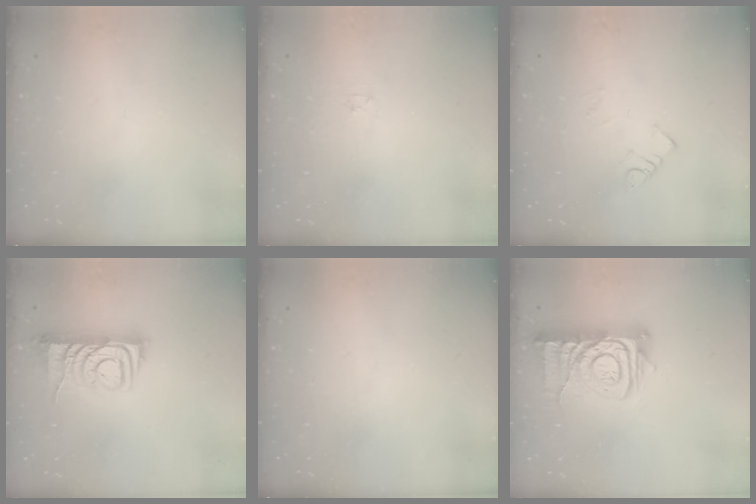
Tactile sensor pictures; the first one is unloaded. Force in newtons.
{"total": 1.2, "press": 1.2, "slide": 0.2}
{"total": 4.1, "press": 4.0, "slide": 0.7}
{"total": 7.9, "press": 7.9, "slide": 1.0}
{"total": 0.0}
{"total": 12.8, "press": 12.8, "slide": 1.4}